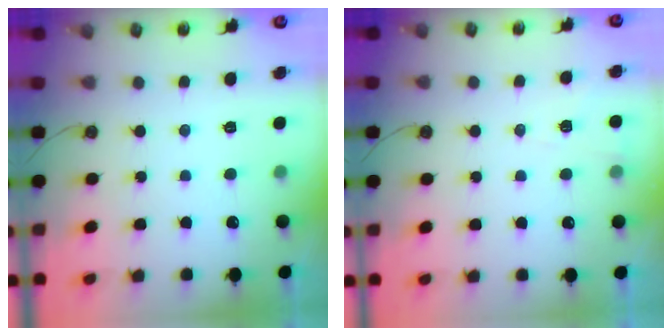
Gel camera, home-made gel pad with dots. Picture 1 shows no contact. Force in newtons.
{"total": 4.6, "press": 4.5, "slide": 0.5}